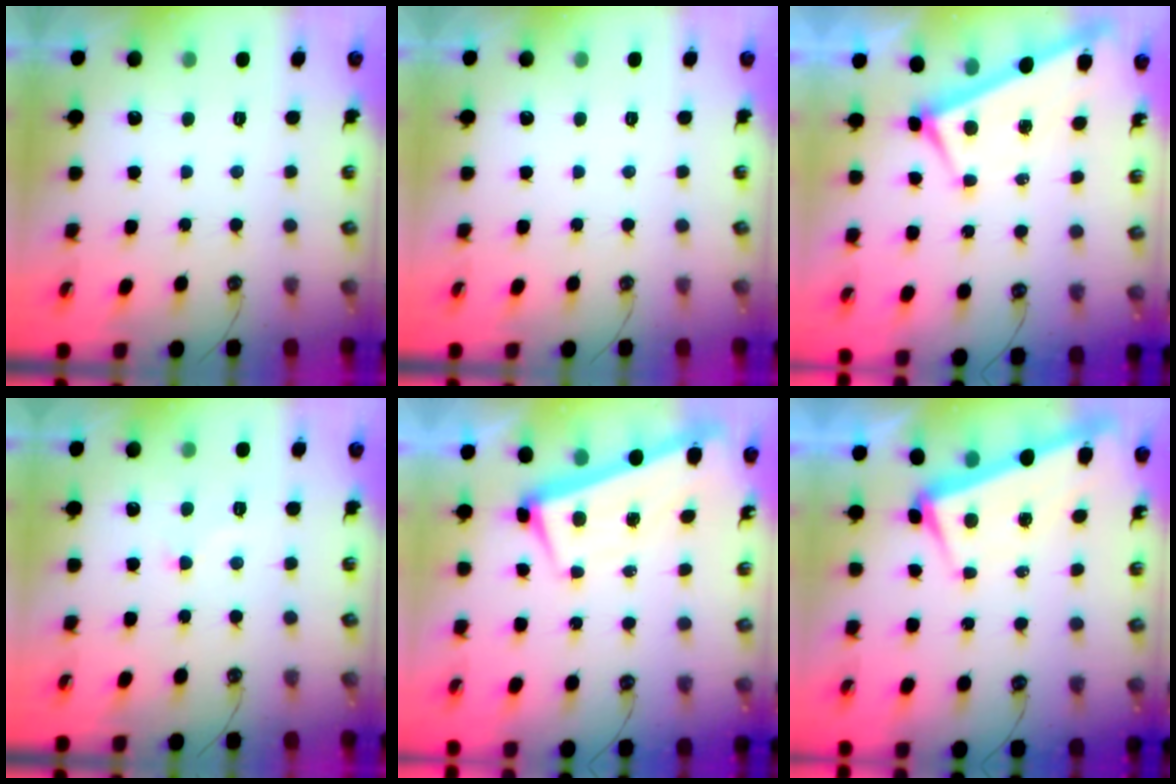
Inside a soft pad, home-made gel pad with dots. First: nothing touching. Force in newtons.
{"total": 0.0}
{"total": 4.0, "press": 3.9, "slide": 0.6}
{"total": 2.6, "press": 2.6, "slide": 0.5}
{"total": 2.7, "press": 2.0, "slide": 1.8}
{"total": 2.9, "press": 2.8, "slide": 0.8}